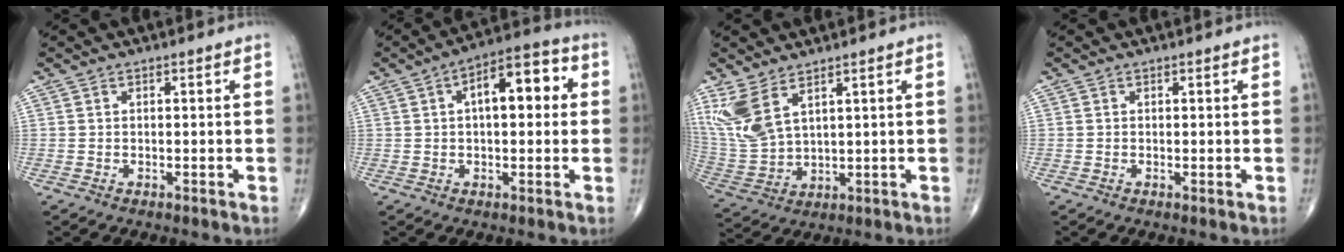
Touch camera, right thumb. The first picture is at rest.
{"total": 11.2, "force": [2.3, 5.3, 9.6], "torque": [-0.117, 0.028, 0.025]}
{"total": 9.5, "force": [5.5, 4.1, 6.5], "torque": [-0.151, -0.020, 0.131]}
{"total": 0.0}